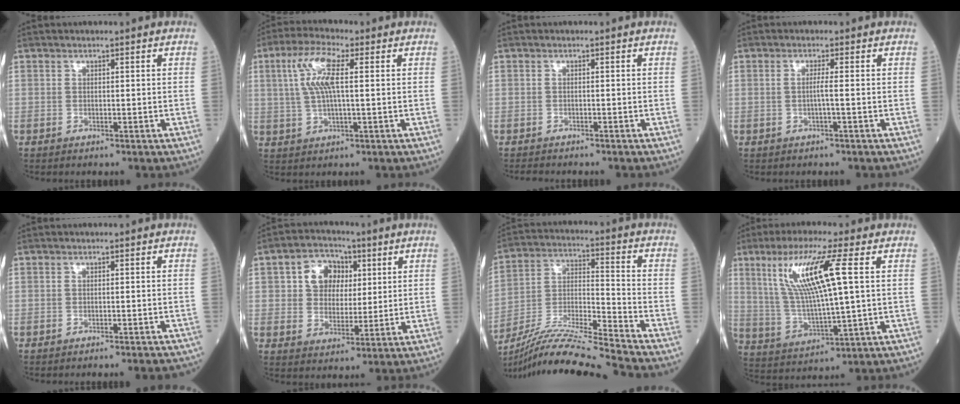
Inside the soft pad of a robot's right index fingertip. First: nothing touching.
{"total": 7.6, "force": [1.9, 1.4, 7.2], "torque": [-0.158, 0.015, 0.039]}
{"total": 1.5, "force": [-1.4, 0.4, 0.2], "torque": [-0.007, -0.003, -0.020]}
{"total": 1.4, "force": [-0.2, -0.4, 1.4], "torque": [-0.027, 0.001, -0.004]}
{"total": 5.2, "force": [-4.8, 0.7, 1.9], "torque": [-0.020, -0.010, -0.053]}
{"total": 7.7, "force": [2.5, 5.8, 4.3], "torque": [-0.077, 0.024, 0.046]}
{"total": 17.8, "force": [-16.2, -2.6, 6.9], "torque": [-0.133, -0.008, -0.289]}
{"total": 13.0, "force": [4.1, 0.4, 12.4], "torque": [-0.258, 0.004, 0.084]}